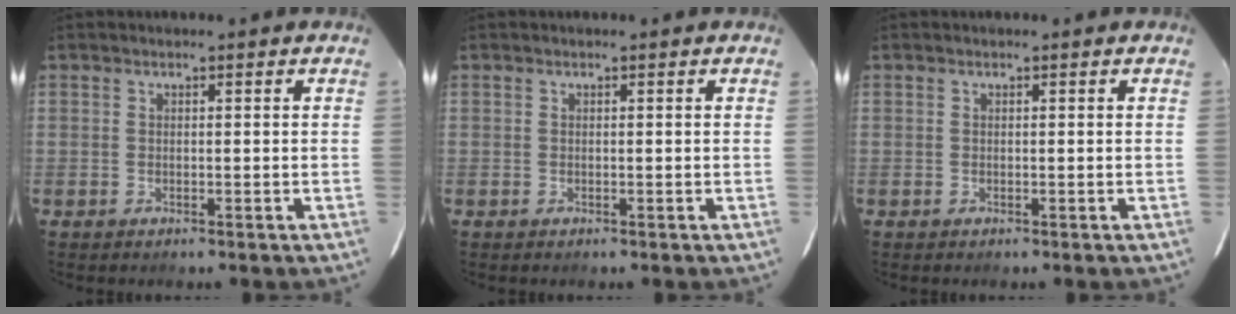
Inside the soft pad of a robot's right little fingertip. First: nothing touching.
{"total": 0.0}
{"total": 0.0}